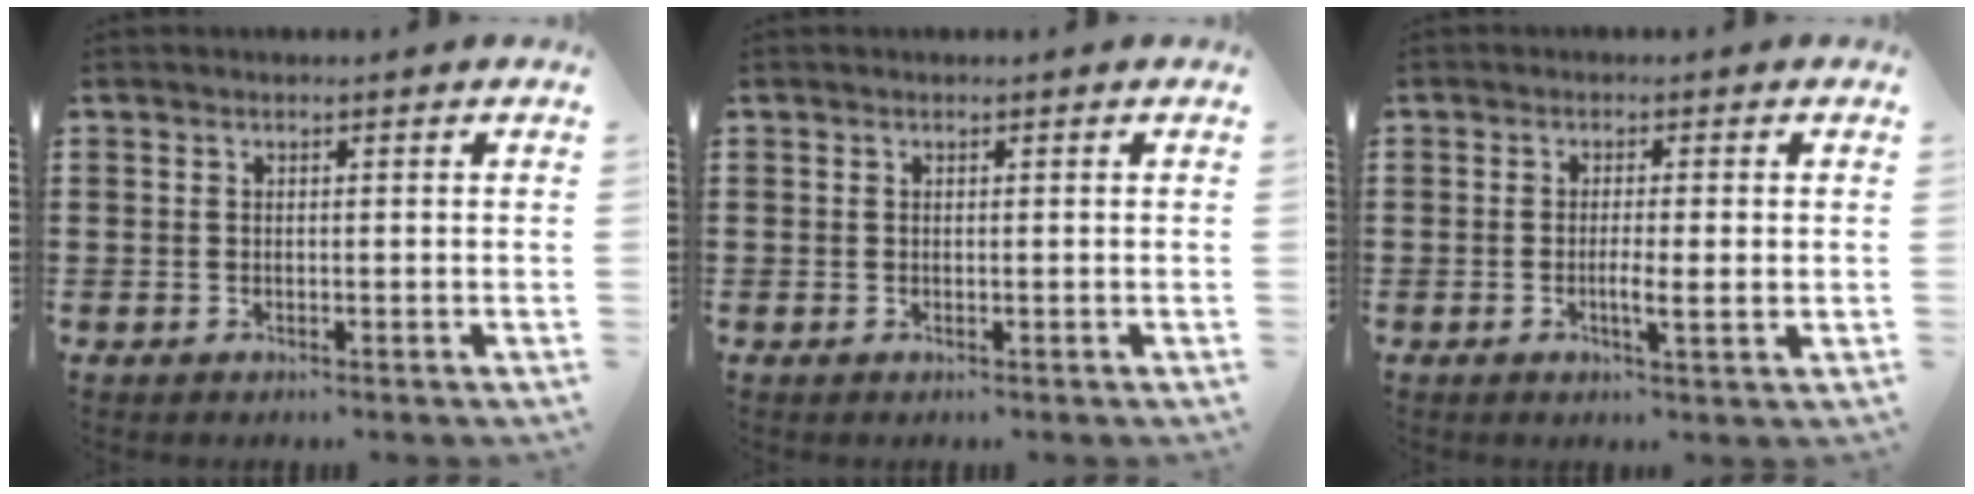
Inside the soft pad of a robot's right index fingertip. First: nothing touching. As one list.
[{"total": 0.0}, {"total": 3.4, "force": [-0.7, 0.5, 3.3], "torque": [-0.058, -0.002, -0.013]}]